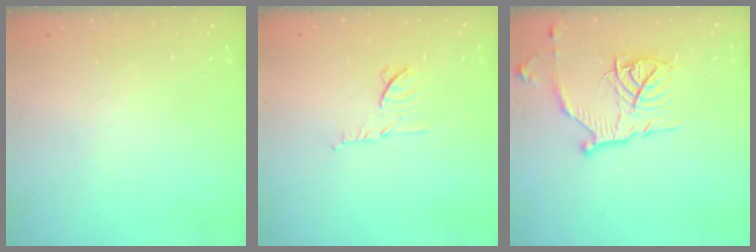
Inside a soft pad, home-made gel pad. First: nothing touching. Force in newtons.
{"total": 8.0, "press": 7.9, "slide": 1.0}
{"total": 14.6, "press": 14.5, "slide": 1.3}